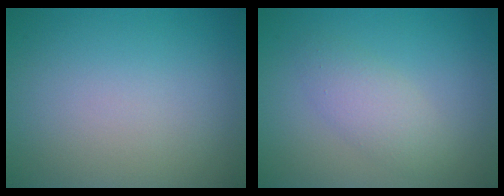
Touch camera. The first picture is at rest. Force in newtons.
{"total": 2.7, "press": 2.7, "slide": 0.2}